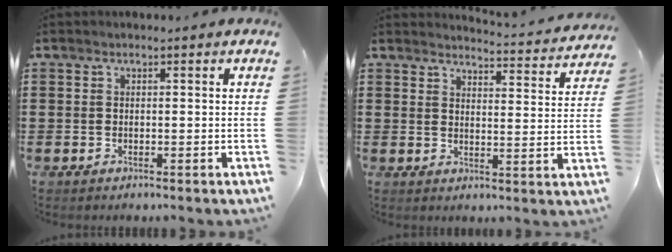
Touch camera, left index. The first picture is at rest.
{"total": 3.5, "force": [3.5, -0.2, 0.5], "torque": [-0.018, -0.031, 0.057]}